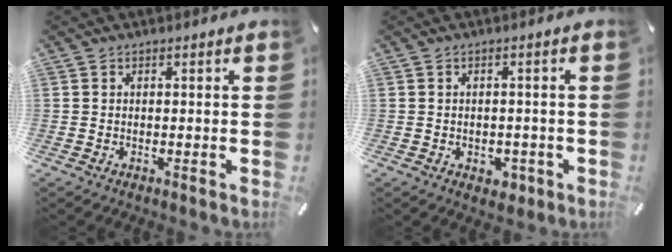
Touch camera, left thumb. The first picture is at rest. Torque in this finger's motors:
{"motor_torque": [0.00, 0.02, 0.16, 0.12, 0.00]}